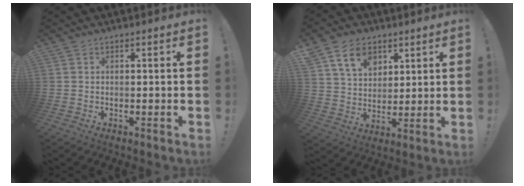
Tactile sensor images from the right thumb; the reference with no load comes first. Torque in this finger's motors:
{"motor_torque": [1.10, 1.28, 0.17, 0.03, 0.00]}